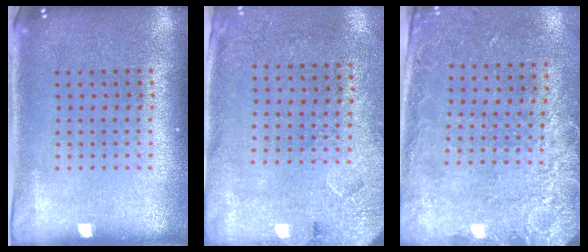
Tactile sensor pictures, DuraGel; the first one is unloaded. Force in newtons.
{"total": 2.7, "press": 2.2, "slide": 1.6}
{"total": 2.7, "press": 2.0, "slide": 1.8}